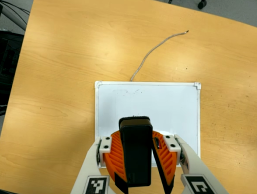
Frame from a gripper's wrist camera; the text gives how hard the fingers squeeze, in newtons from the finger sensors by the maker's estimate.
{"total": 10.2, "left": 10.7, "right": 9.7}